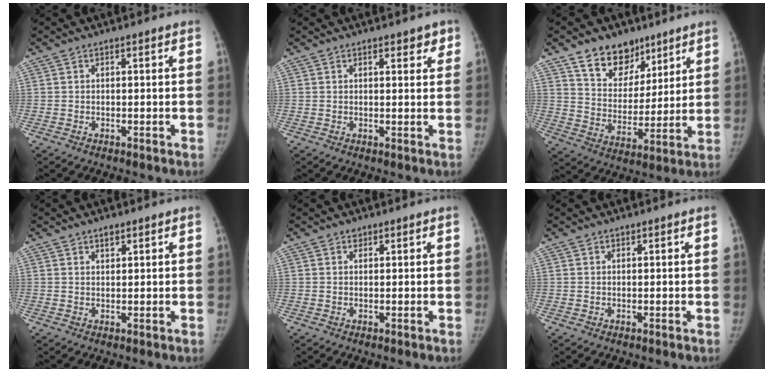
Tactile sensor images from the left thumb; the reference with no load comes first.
{"total": 3.1, "force": [1.9, 1.4, 1.9], "torque": [-0.002, -0.008, 0.022]}
{"total": 12.7, "force": [8.6, 8.3, 4.2], "torque": [-0.022, -0.053, 0.154]}
{"total": 1.4, "force": [1.0, 0.8, 0.6], "torque": [0.002, -0.006, 0.017]}
{"total": 0.7, "force": [0.5, 0.6, 0.0], "torque": [0.010, -0.003, 0.005]}
{"total": 0.0}